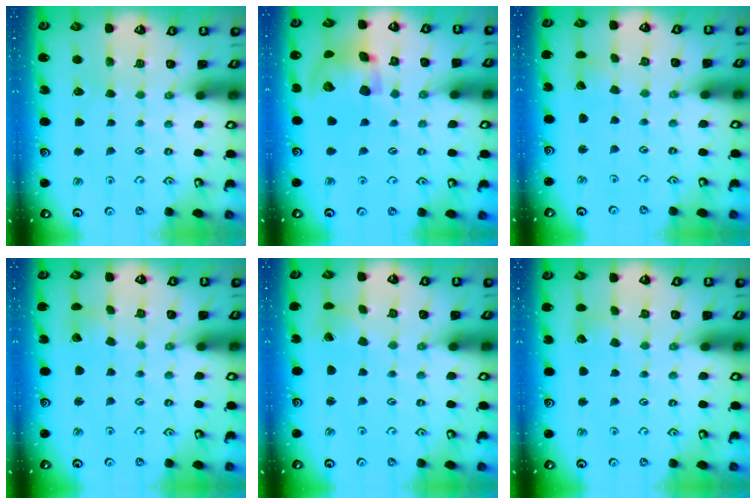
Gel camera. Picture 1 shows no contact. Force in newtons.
{"total": 15.5, "press": 15.3, "slide": 2.4}
{"total": 2.1, "press": 2.1, "slide": 0.1}
{"total": 2.2, "press": 2.2, "slide": 0.1}
{"total": 1.4, "press": 1.4, "slide": 0.3}
{"total": 2.7, "press": 2.7, "slide": 0.2}